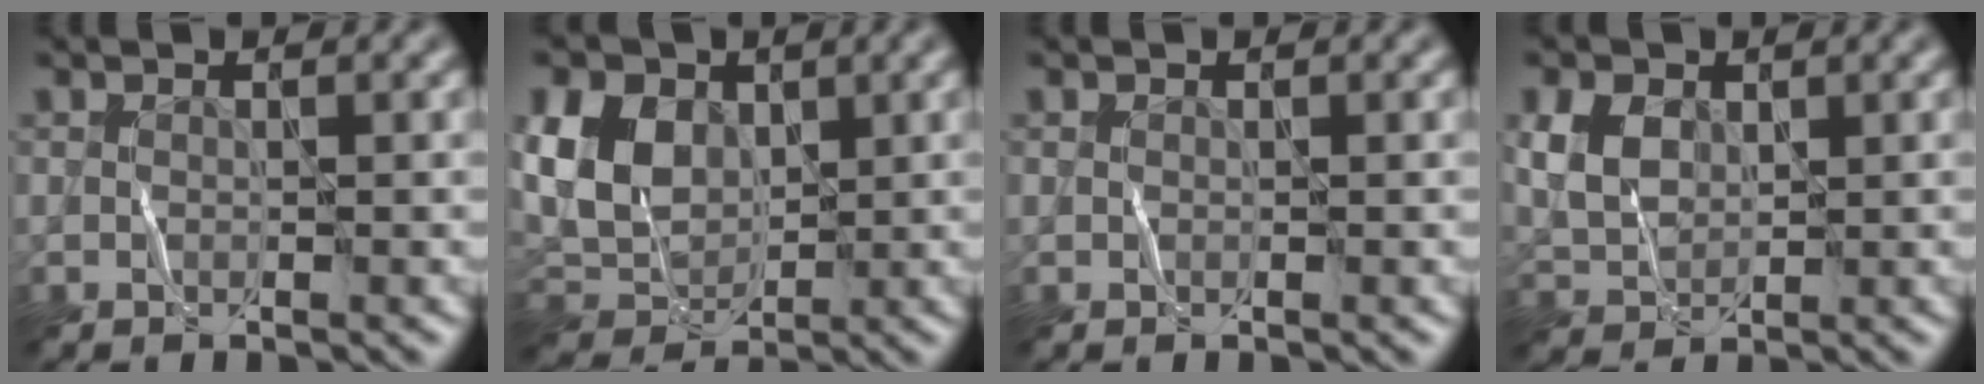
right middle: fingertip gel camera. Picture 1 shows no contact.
{"total": 5.7, "force": [1.9, 4.4, 3.2], "torque": [-0.087, 0.007, 0.036]}
{"total": 0.0}
{"total": 3.0, "force": [1.2, 2.3, 1.5], "torque": [-0.052, 0.005, 0.028]}